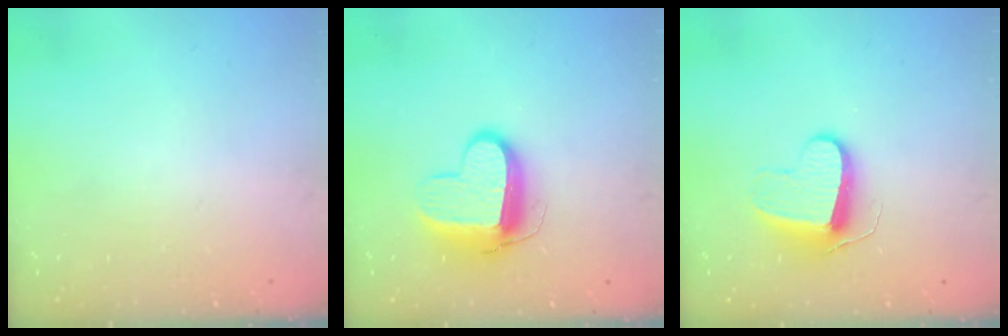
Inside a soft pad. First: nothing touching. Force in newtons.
{"total": 11.7, "press": 11.6, "slide": 1.3}
{"total": 9.9, "press": 9.9, "slide": 0.8}